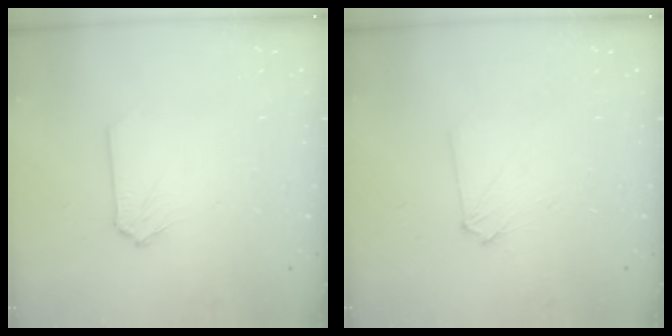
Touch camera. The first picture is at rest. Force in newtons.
{"total": 2.5, "press": 2.4, "slide": 0.4}